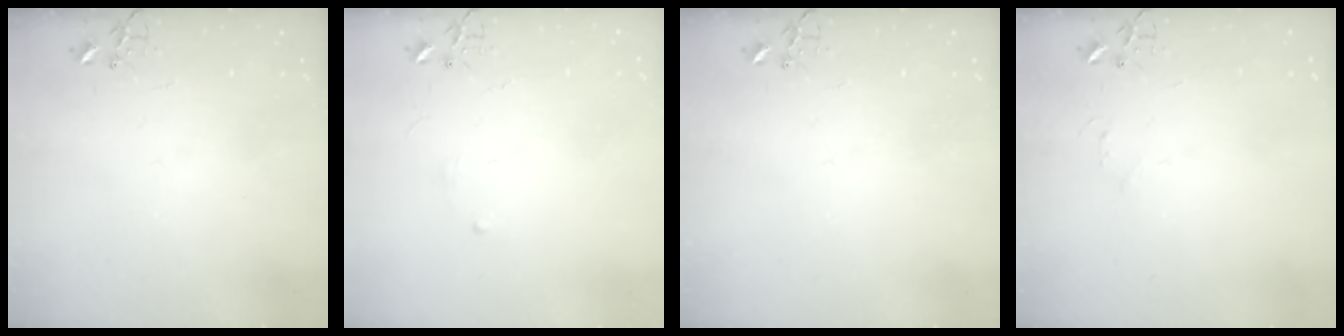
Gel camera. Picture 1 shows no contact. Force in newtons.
{"total": 2.9, "press": 2.8, "slide": 0.5}
{"total": 0.0}
{"total": 3.5, "press": 3.4, "slide": 0.4}